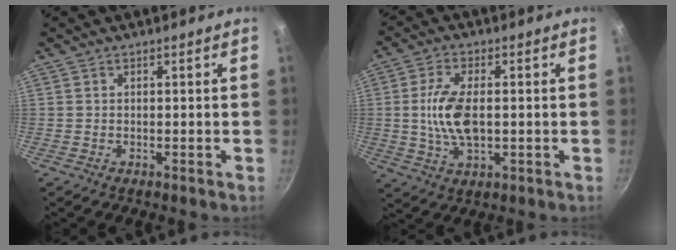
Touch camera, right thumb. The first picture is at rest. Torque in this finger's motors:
{"motor_torque": [0.03, 0.44, 1.29, 0.01, 0.09]}